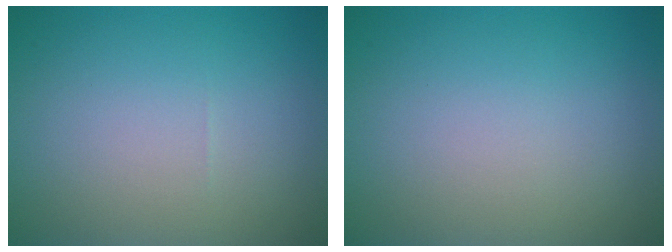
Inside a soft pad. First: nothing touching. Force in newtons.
{"total": 0.0}